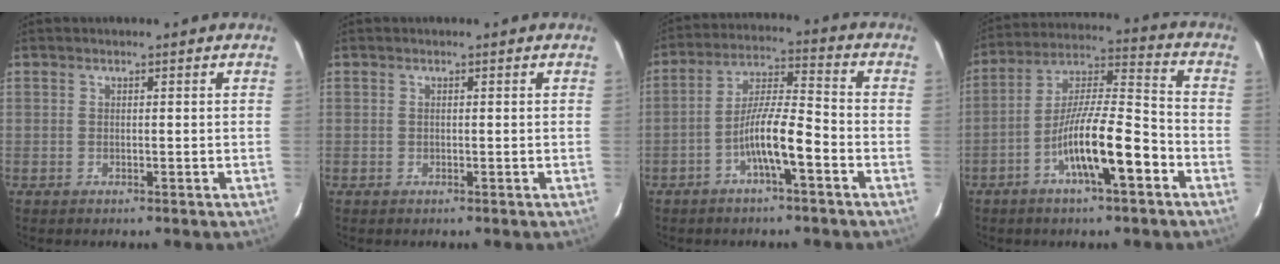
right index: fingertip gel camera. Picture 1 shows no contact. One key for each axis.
{"total": 0.0}
{"total": 8.8, "fx": -3.8, "fy": 1.0, "fz": 7.9, "tx": -0.149, "ty": 0.017, "tz": -0.067}
{"total": 13.4, "fx": -5.7, "fy": 1.8, "fz": 11.9, "tx": -0.217, "ty": 0.008, "tz": -0.100}